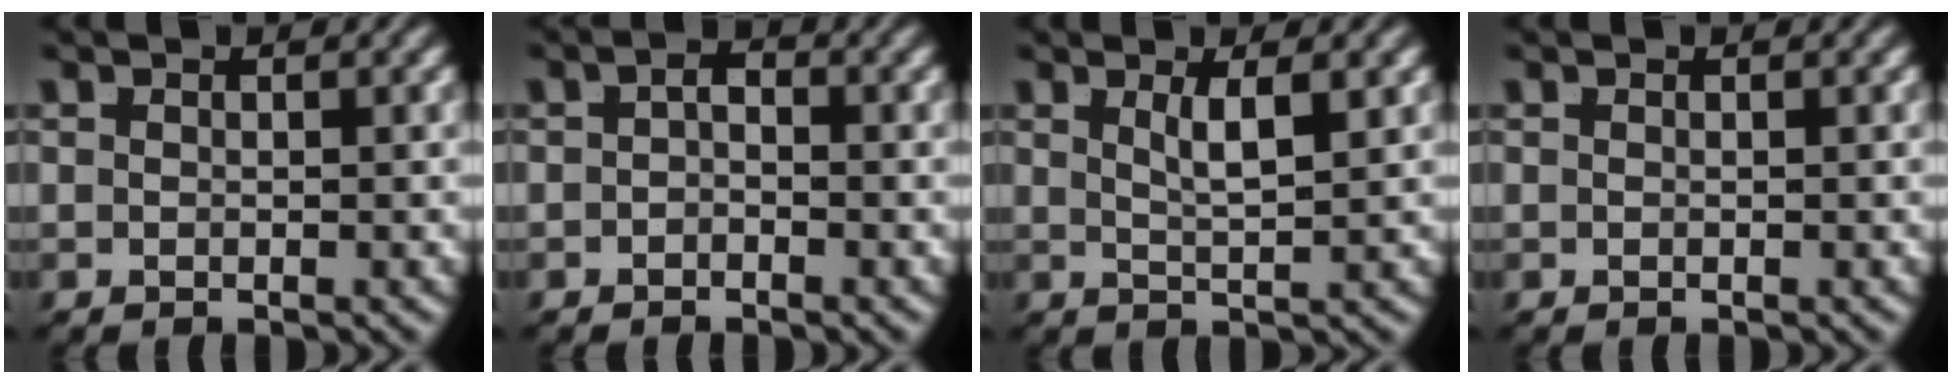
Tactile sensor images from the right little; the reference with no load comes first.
{"total": 1.0, "force": [-0.4, 0.4, 0.8], "torque": [-0.001, -0.003, -0.008]}
{"total": 2.2, "force": [0.8, -0.6, 1.9], "torque": [-0.024, -0.005, 0.022]}
{"total": 0.0}